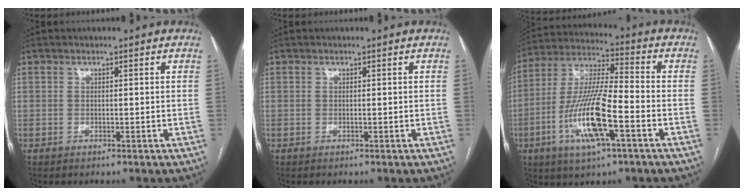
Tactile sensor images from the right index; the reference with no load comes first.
{"total": 0.0}
{"total": 15.0, "force": [-5.2, 2.4, 13.9], "torque": [-0.284, -0.006, -0.095]}